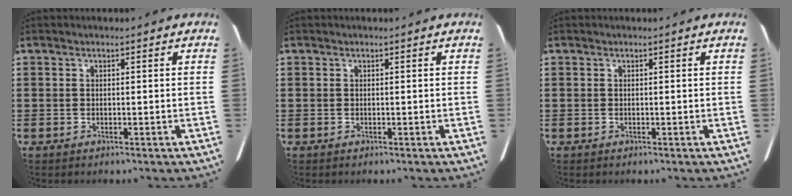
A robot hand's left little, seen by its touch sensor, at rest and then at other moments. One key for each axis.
{"total": 0.0}
{"total": 0.0}